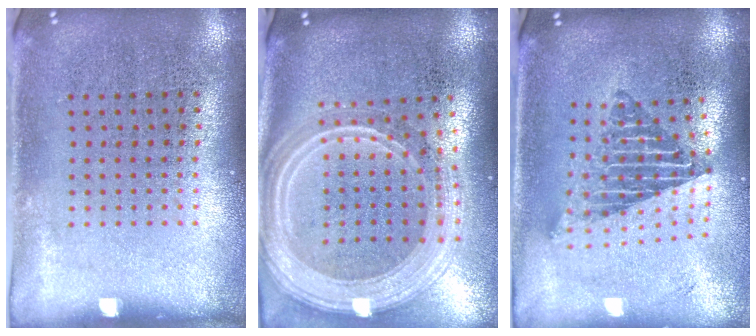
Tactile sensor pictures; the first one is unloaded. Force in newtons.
{"total": 3.0, "press": 2.4, "slide": 1.7}
{"total": 2.0, "press": 1.6, "slide": 1.3}